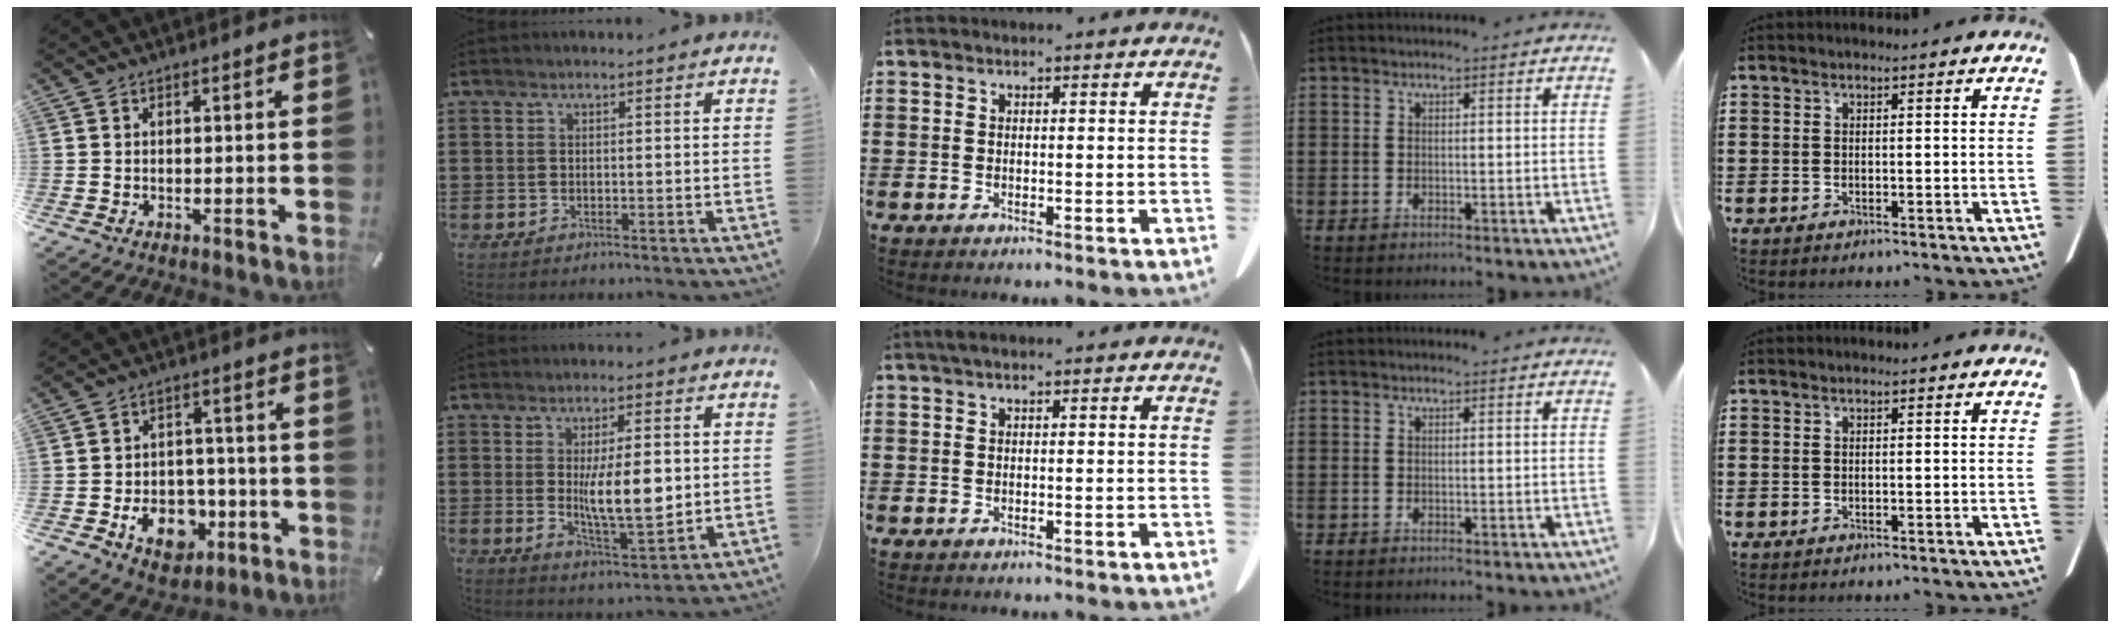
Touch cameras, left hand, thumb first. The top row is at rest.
{"thumb": {"total": 11.3, "force": [-3.9, 8.6, 6.3], "torque": [-0.100, 0.021, -0.063]}, "index": {"total": 9.4, "force": [0.7, 3.3, 8.8], "torque": [-0.142, -0.007, 0.008]}, "middle": {"total": 0.8, "force": [0.3, 0.1, 0.7], "torque": [-0.014, 0.001, 0.006]}}